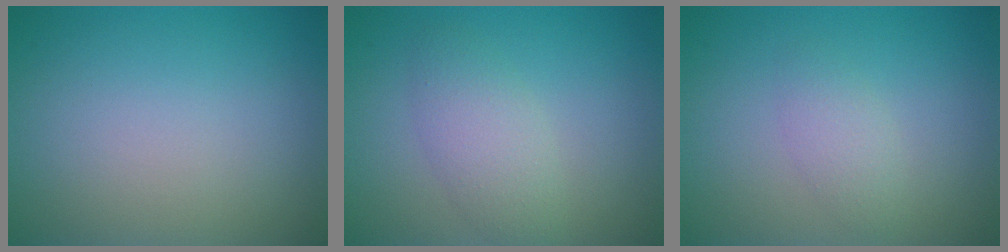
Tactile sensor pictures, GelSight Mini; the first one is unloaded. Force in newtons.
{"total": 2.9, "press": 2.9, "slide": 0.1}
{"total": 1.7, "press": 1.7, "slide": 0.1}